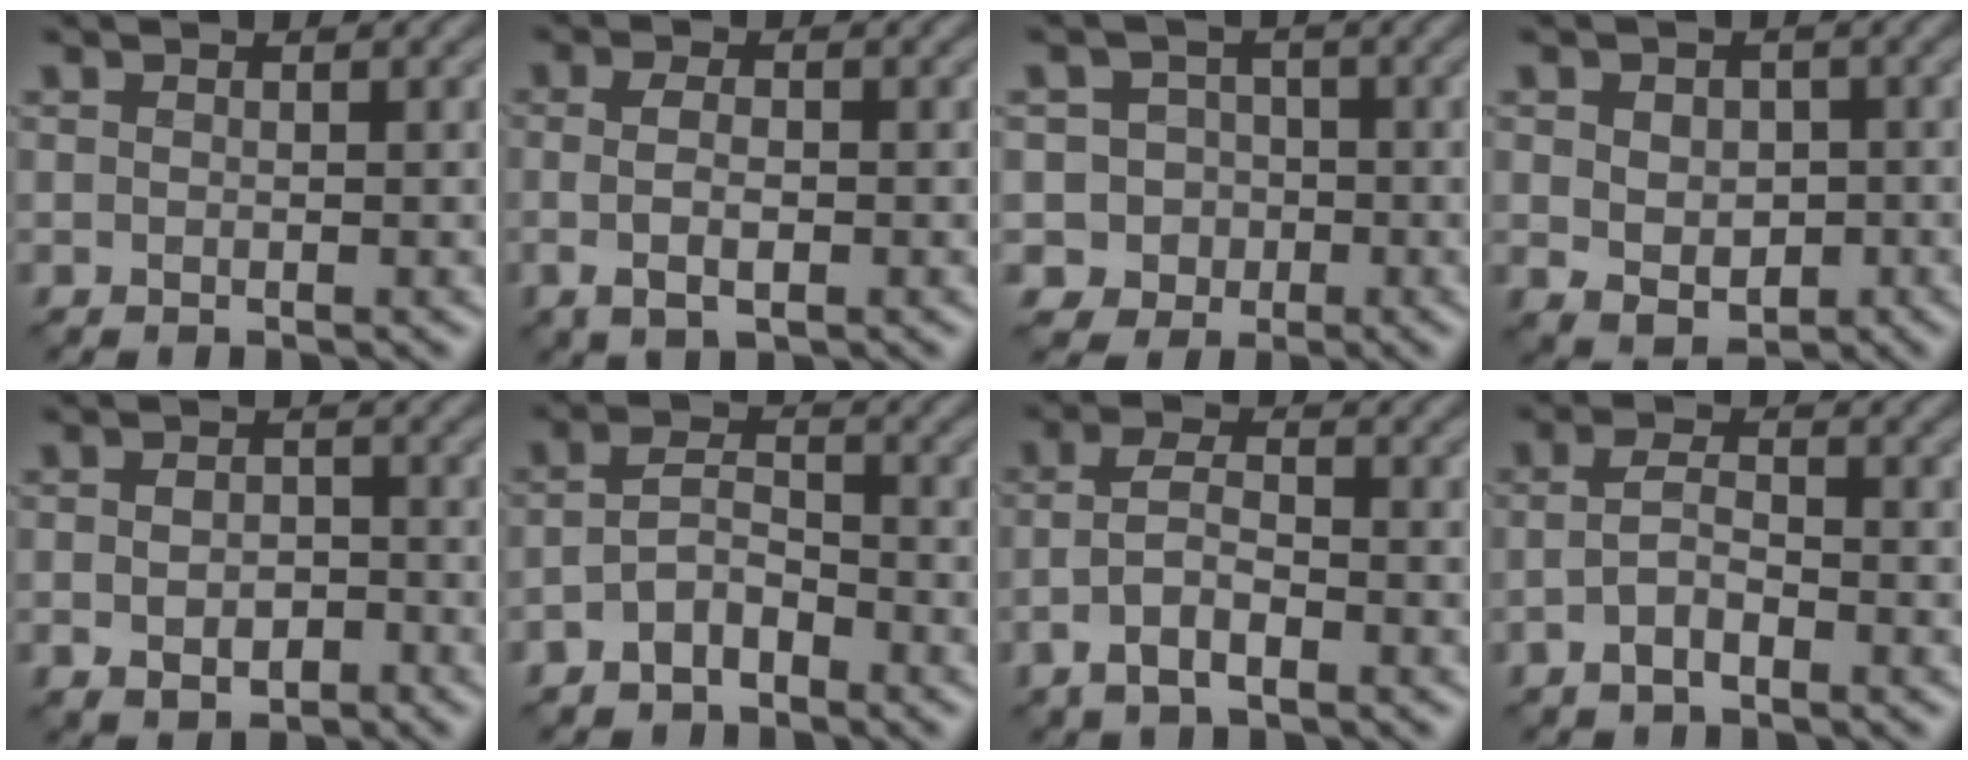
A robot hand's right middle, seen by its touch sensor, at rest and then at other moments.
{"total": 2.6, "force": [-0.5, 1.1, 2.2], "torque": [-0.052, 0.000, -0.006]}
{"total": 6.0, "force": [-2.1, 5.6, 0.4], "torque": [0.007, 0.006, -0.063]}
{"total": 4.4, "force": [-0.4, 3.5, 2.6], "torque": [-0.035, -0.005, -0.003]}
{"total": 2.8, "force": [-1.1, 1.9, 1.8], "torque": [-0.024, -0.001, -0.021]}
{"total": 3.1, "force": [-1.9, 1.5, 1.9], "torque": [-0.037, 0.011, -0.040]}
{"total": 3.6, "force": [-1.8, 1.5, 2.8], "torque": [-0.059, 0.008, -0.038]}
{"total": 2.5, "force": [-1.3, 0.9, 1.9], "torque": [-0.044, 0.006, -0.030]}